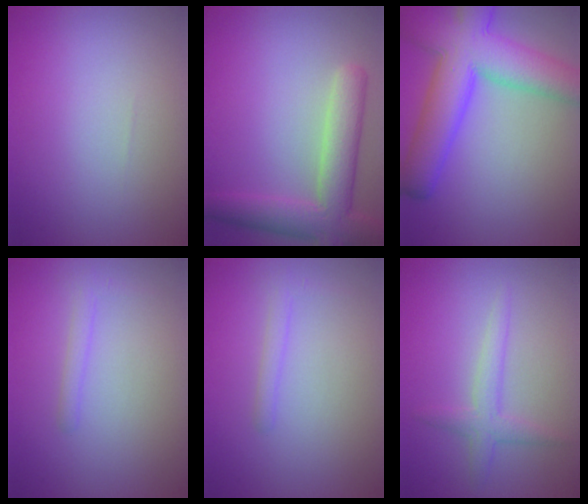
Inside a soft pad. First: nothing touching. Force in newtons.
{"total": 5.9, "press": 5.9, "slide": 0.3}
{"total": 10.4, "press": 10.4, "slide": 0.4}
{"total": 1.1, "press": 1.1, "slide": 0.0}
{"total": 1.1, "press": 1.1, "slide": 0.0}
{"total": 2.3, "press": 2.3, "slide": 0.1}